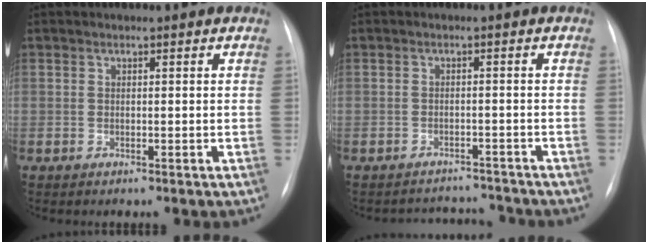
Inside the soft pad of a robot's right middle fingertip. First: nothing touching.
{"total": 4.8, "force": [-4.7, 0.7, -1.0], "torque": [0.012, 0.015, -0.064]}